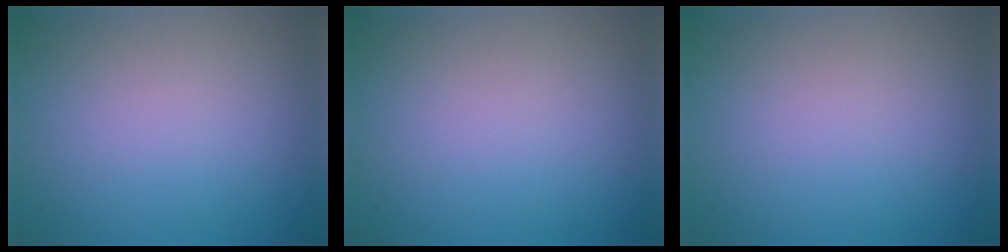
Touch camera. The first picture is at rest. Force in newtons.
{"total": 0.0}
{"total": 0.0}